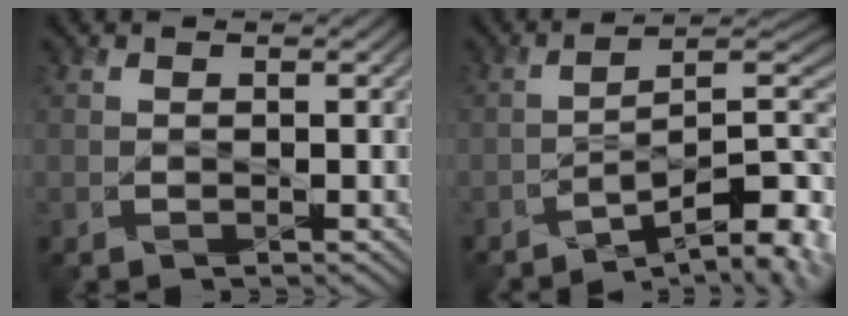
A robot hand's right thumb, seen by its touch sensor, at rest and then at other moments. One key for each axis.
{"total": 11.1, "fx": -6.6, "fy": 2.9, "fz": 8.5, "tx": -0.128, "ty": -0.001, "tz": -0.101}